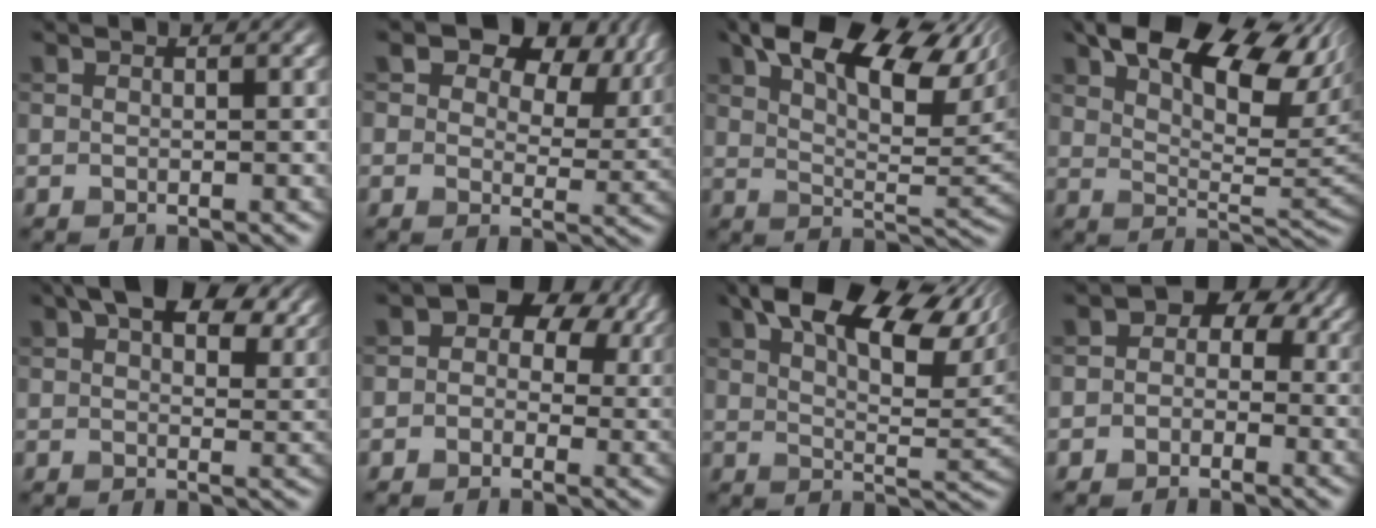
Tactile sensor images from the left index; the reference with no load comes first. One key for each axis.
{"total": 9.2, "fx": 4.9, "fy": 5.3, "fz": 5.6, "tx": -0.080, "ty": 0.002, "tz": 0.076}
{"total": 13.4, "fx": 7.7, "fy": 4.9, "fz": 9.9, "tx": -0.146, "ty": 0.023, "tz": 0.130}
{"total": 12.4, "fx": 6.9, "fy": 4.9, "fz": 9.1, "tx": -0.124, "ty": 0.022, "tz": 0.112}
{"total": 10.4, "fx": 6.2, "fy": 4.7, "fz": 6.9, "tx": -0.095, "ty": 0.018, "tz": 0.091}
{"total": 8.4, "fx": 2.9, "fy": 6.0, "fz": 5.1, "tx": -0.048, "ty": 0.029, "tz": 0.007}
{"total": 13.9, "fx": 7.9, "fy": 5.3, "fz": 10.1, "tx": -0.137, "ty": 0.028, "tz": 0.125}
{"total": 5.4, "fx": 0.8, "fy": 4.3, "fz": 3.2, "tx": 0.001, "ty": 0.023, "tz": -0.034}